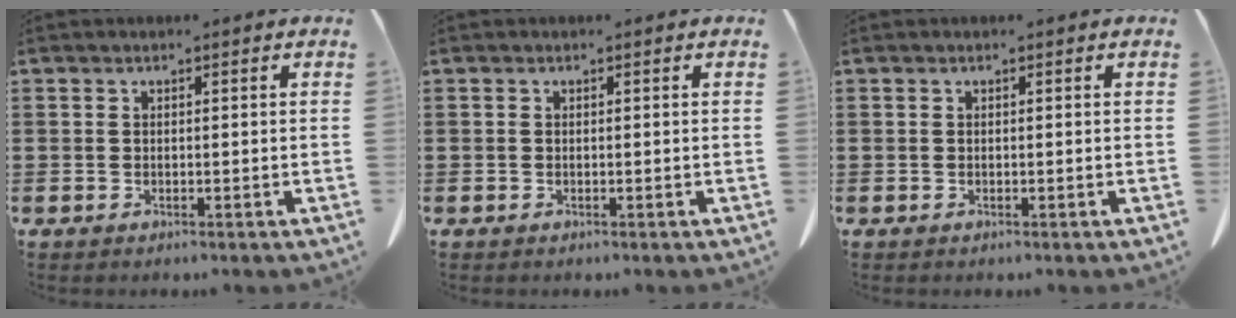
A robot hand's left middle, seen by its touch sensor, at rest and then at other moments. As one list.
[{"total": 0.0}, {"total": 0.0}]